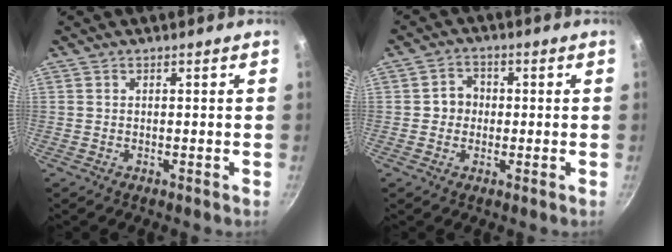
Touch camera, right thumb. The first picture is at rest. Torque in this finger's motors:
{"motor_torque": [-0.51, 0.49, 0.31, -0.10, 0.00]}